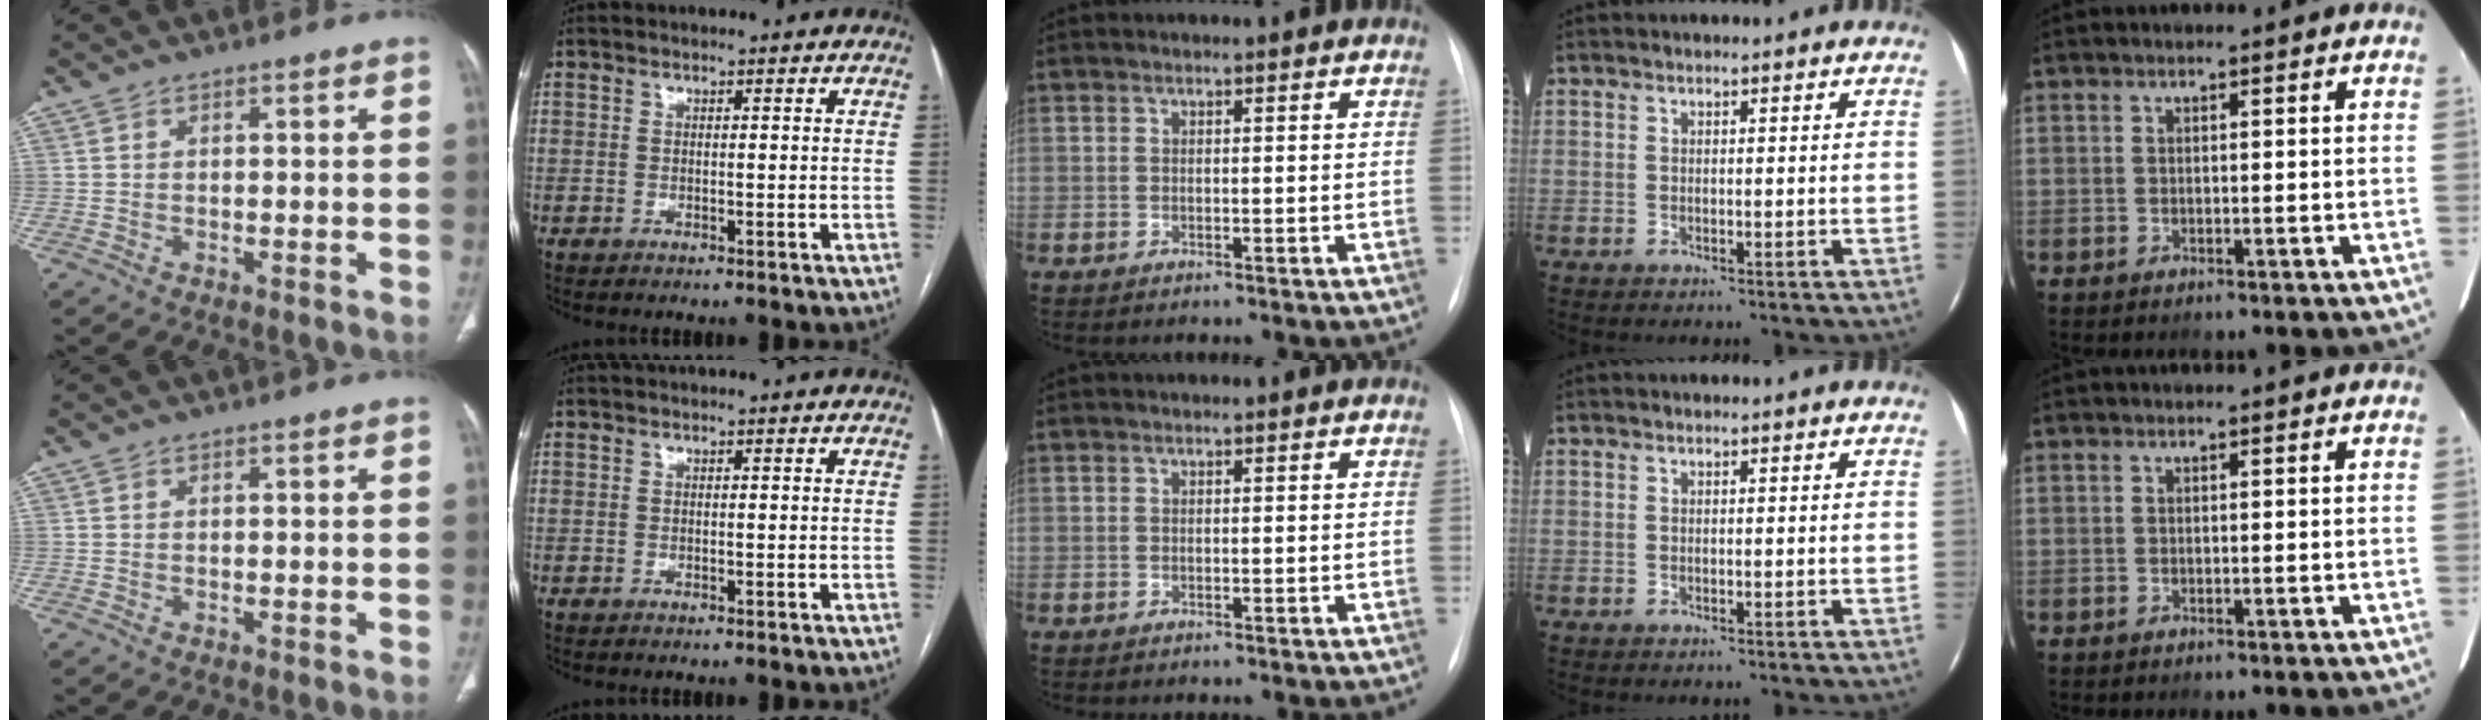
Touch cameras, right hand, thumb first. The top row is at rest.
{}